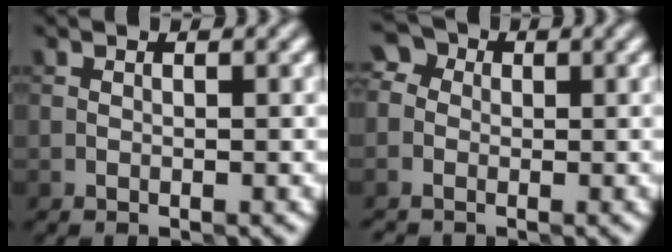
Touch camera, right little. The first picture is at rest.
{"total": 2.9, "force": [-0.9, 2.7, 0.5], "torque": [0.007, 0.023, -0.029]}